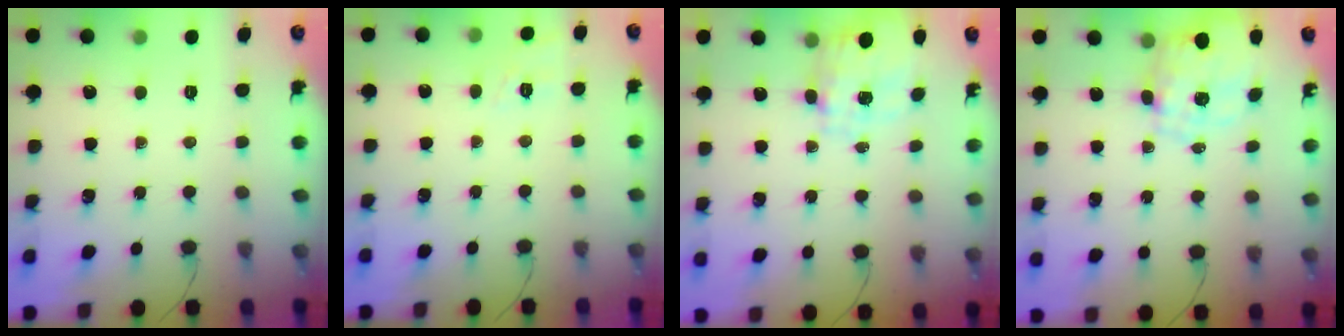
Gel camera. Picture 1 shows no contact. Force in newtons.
{"total": 7.9, "press": 7.7, "slide": 1.6}
{"total": 3.5, "press": 3.3, "slide": 1.0}
{"total": 2.9, "press": 2.7, "slide": 1.1}